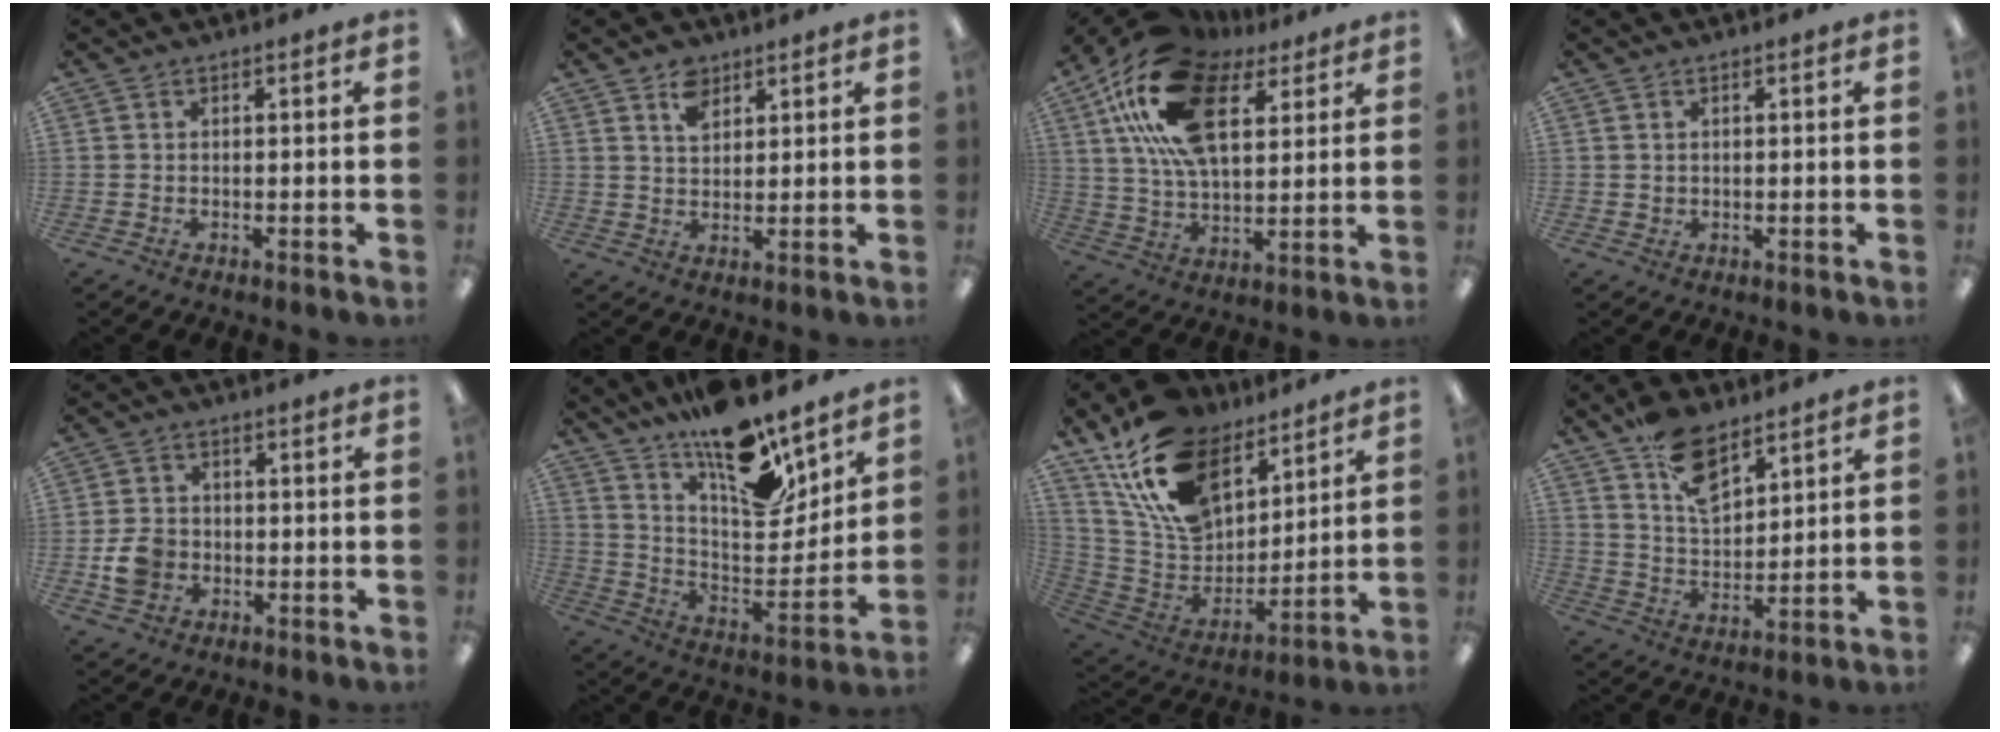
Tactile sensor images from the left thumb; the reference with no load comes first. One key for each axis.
{"total": 5.4, "fx": 3.7, "fy": 3.3, "fz": 2.3, "tx": -0.041, "ty": -0.008, "tz": 0.067}
{"total": 23.7, "fx": 11.6, "fy": 12.5, "fz": 16.5, "tx": -0.322, "ty": -0.037, "tz": 0.201}
{"total": 1.1, "fx": 0.6, "fy": 0.9, "fz": 0.0, "tx": -0.001, "ty": 0.003, "tz": 0.010}
{"total": 6.6, "fx": -1.6, "fy": 5.6, "fz": 3.2, "tx": -0.065, "ty": 0.008, "tz": -0.030}
{"total": 18.2, "fx": 13.7, "fy": 6.9, "fz": 9.8, "tx": -0.157, "ty": -0.102, "tz": 0.238}
{"total": 20.4, "fx": 12.8, "fy": 11.9, "fz": 10.5, "tx": -0.218, "ty": -0.061, "tz": 0.242}
{"total": 11.9, "fx": 7.7, "fy": 6.2, "fz": 6.6, "tx": -0.109, "ty": -0.037, "tz": 0.140}